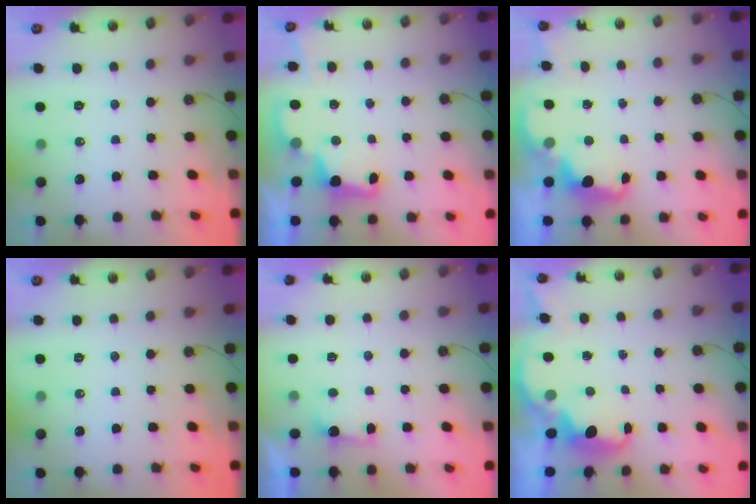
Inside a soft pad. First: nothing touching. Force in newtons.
{"total": 3.2, "press": 3.1, "slide": 0.6}
{"total": 2.6, "press": 2.5, "slide": 0.7}
{"total": 0.0}
{"total": 2.3, "press": 2.2, "slide": 0.8}
{"total": 2.5, "press": 2.4, "slide": 0.7}